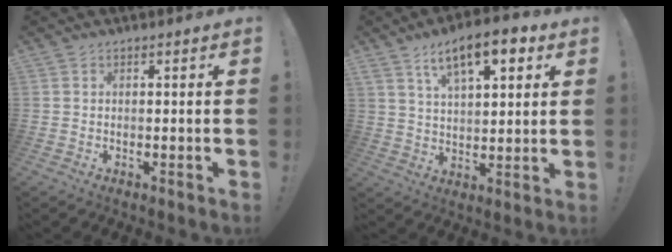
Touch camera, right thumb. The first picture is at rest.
{"total": 12.4, "force": [6.5, 5.0, 9.3], "torque": [-0.148, -0.015, 0.110]}